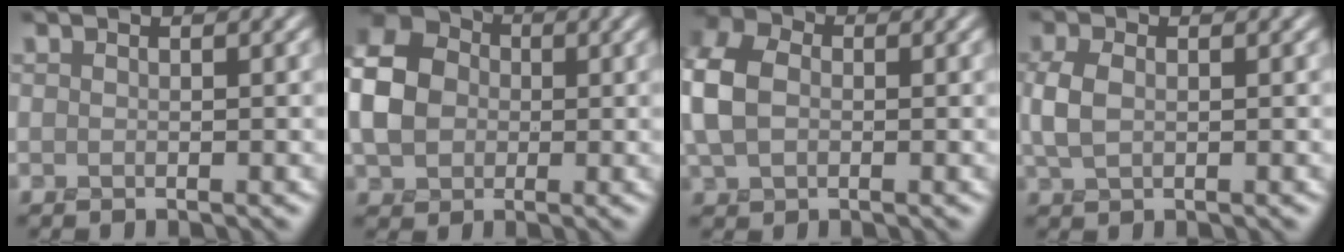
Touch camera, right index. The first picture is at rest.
{"total": 6.4, "force": [-0.3, 5.1, 3.9], "torque": [-0.097, 0.013, -0.011]}
{"total": 6.7, "force": [0.0, 4.7, 4.7], "torque": [-0.134, 0.012, -0.005]}
{"total": 2.0, "force": [0.1, 1.2, 1.6], "torque": [-0.046, 0.003, 0.004]}